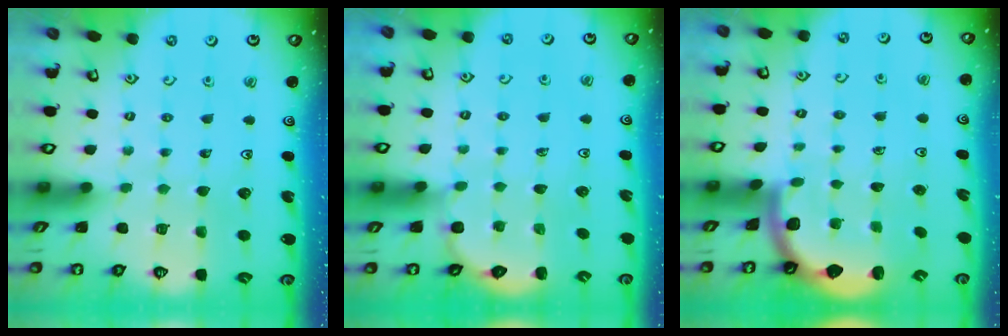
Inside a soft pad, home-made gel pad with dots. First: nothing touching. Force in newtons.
{"total": 2.2, "press": 2.2, "slide": 0.3}
{"total": 1.9, "press": 1.9, "slide": 0.3}